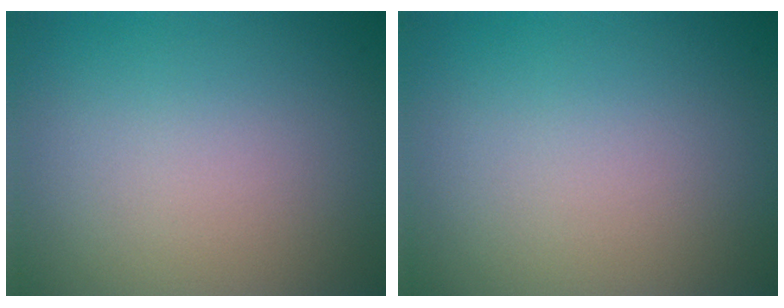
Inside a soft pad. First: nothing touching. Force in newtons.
{"total": 0.0}